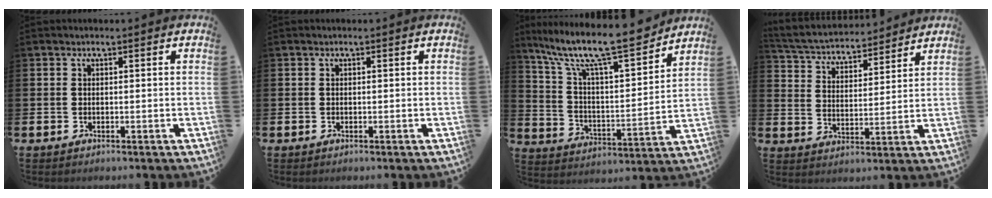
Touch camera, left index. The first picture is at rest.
{"total": 0.0}
{"total": 12.5, "force": [10.7, 2.3, 6.1], "torque": [-0.142, -0.072, 0.179]}
{"total": 4.6, "force": [4.5, 1.0, 0.2], "torque": [-0.027, -0.038, 0.073]}